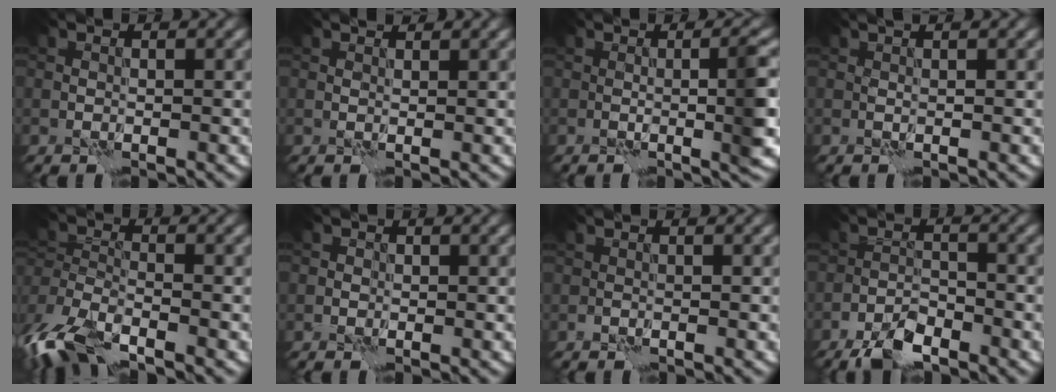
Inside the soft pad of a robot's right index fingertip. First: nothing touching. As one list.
[{"total": 0.8, "force": [0.7, 0.3, 0.2], "torque": [-0.005, 0.003, 0.013]}, {"total": 4.2, "force": [0.1, 1.0, 4.1], "torque": [-0.053, 0.004, -0.001]}, {"total": 1.0, "force": [0.7, 0.1, 0.6], "torque": [-0.015, 0.001, 0.009]}, {"total": 7.7, "force": [-5.4, 3.1, 4.5], "torque": [-0.106, -0.024, -0.112]}, {"total": 0.6, "force": [-0.1, 0.6, -0.1], "torque": [0.004, 0.002, -0.005]}, {"total": 0.0}, {"total": 4.0, "force": [-3.0, 1.5, 2.2], "torque": [-0.039, 0.002, -0.062]}]